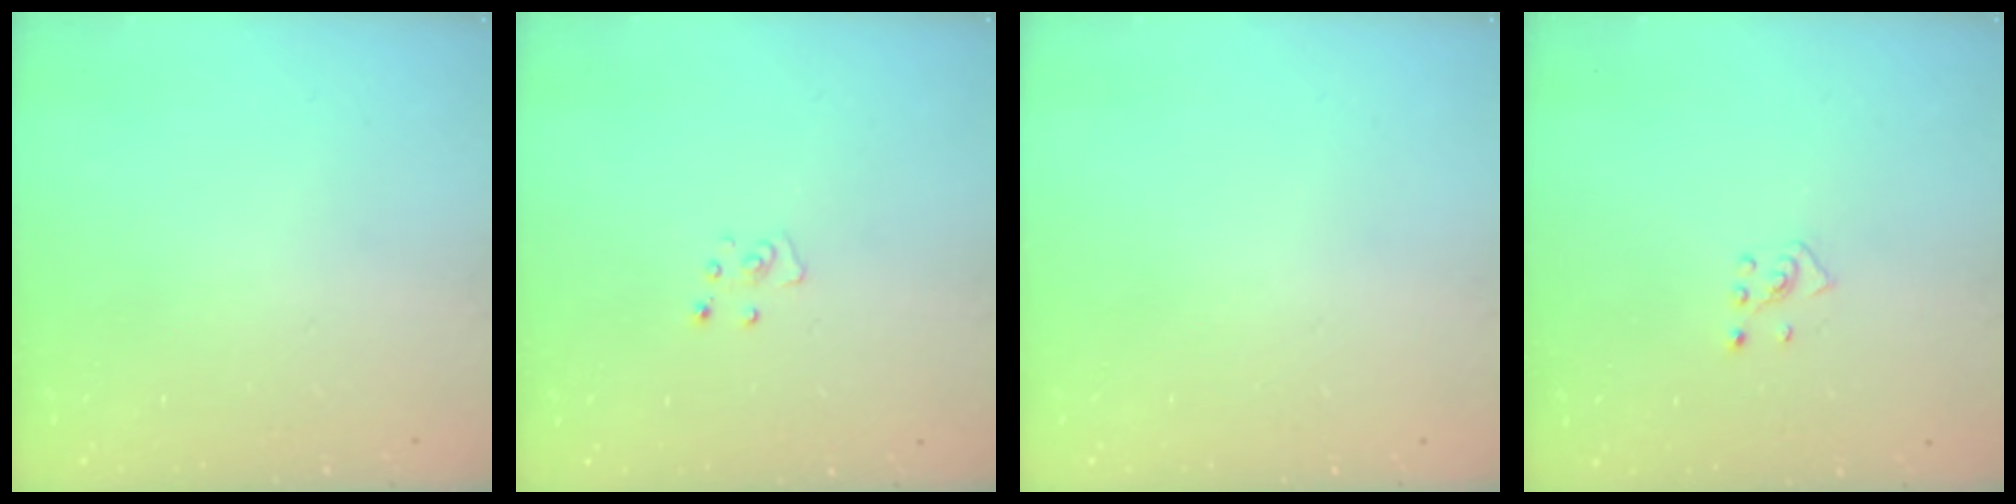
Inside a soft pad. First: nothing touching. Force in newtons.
{"total": 2.8, "press": 2.8, "slide": 0.2}
{"total": 0.0}
{"total": 2.7, "press": 2.6, "slide": 0.9}